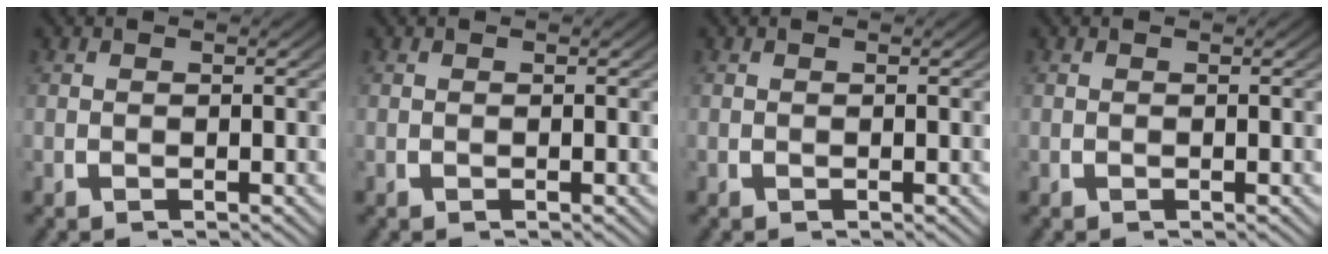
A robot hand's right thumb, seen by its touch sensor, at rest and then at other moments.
{"total": 0.0}
{"total": 0.0}
{"total": 0.0}